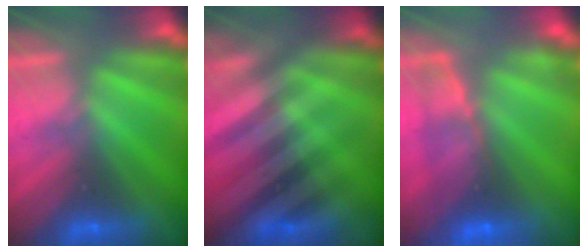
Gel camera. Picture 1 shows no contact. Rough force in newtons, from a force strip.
{"total": 2.9}
{"total": 10.3}